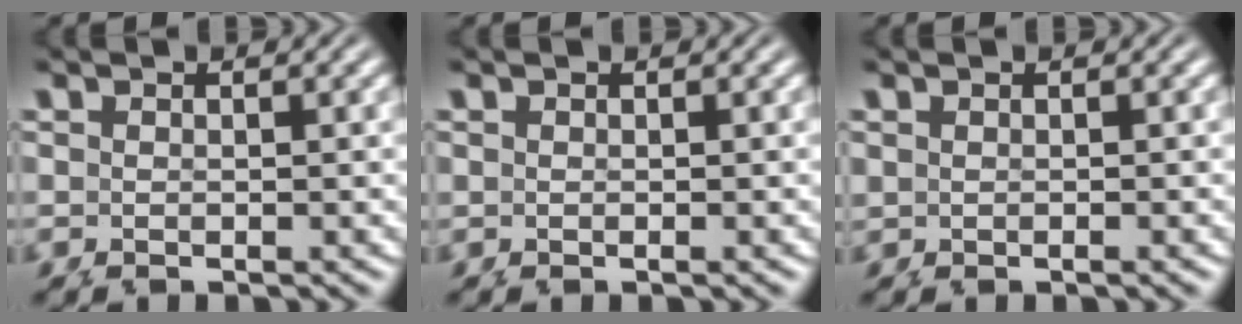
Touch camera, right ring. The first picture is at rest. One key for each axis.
{"total": 0.0}
{"total": 0.6, "fx": 0.2, "fy": -0.5, "fz": -0.3, "tx": 0.013, "ty": 0.006, "tz": 0.004}